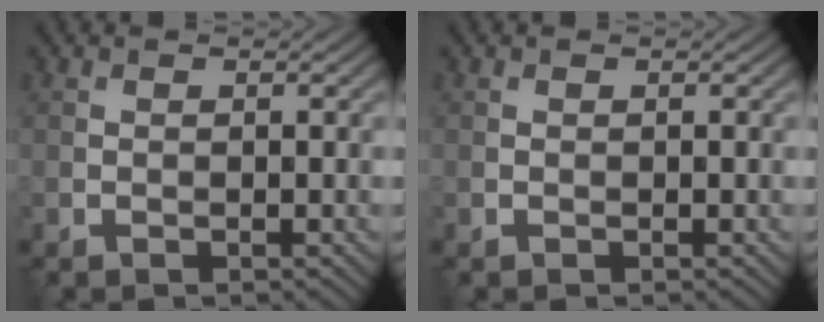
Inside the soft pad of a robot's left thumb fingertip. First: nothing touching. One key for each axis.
{"total": 0.0}